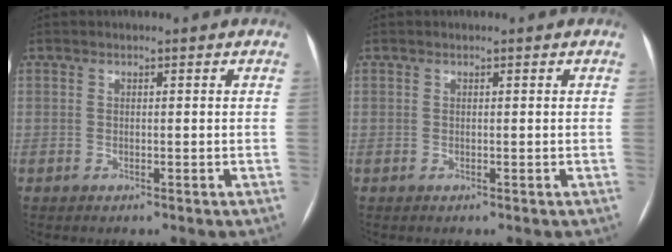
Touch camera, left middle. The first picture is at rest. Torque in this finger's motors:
{"motor_torque": [0.05, 0.03, -0.01, 0.01]}